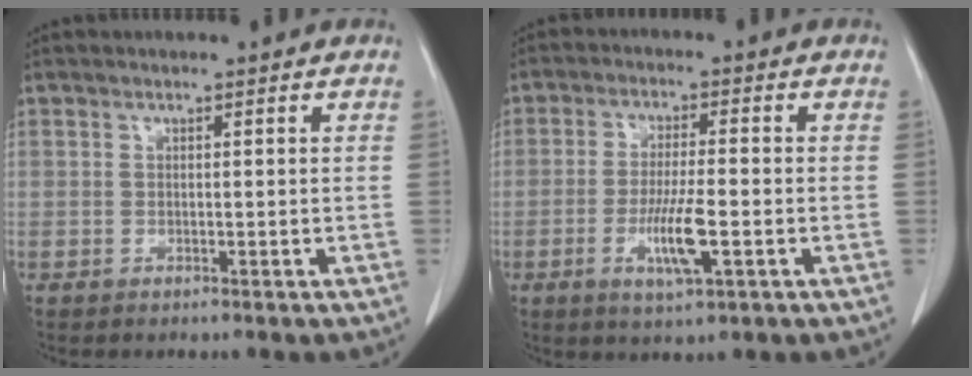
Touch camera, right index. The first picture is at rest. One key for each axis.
{"total": 7.3, "fx": -2.3, "fy": 0.7, "fz": 6.8, "tx": -0.130, "ty": -0.013, "tz": -0.040}